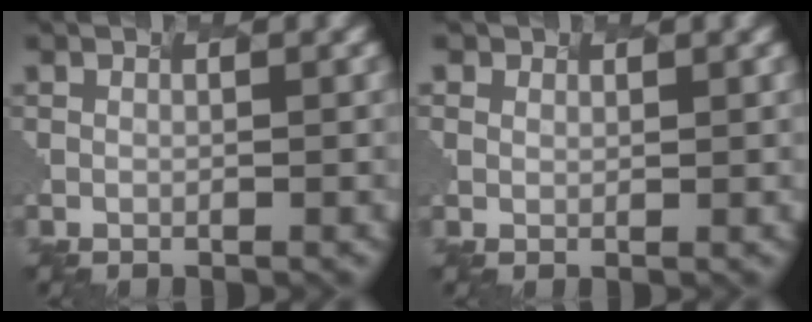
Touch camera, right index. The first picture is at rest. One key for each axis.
{"total": 1.6, "fx": 1.0, "fy": -0.1, "fz": -1.2, "tx": -0.004, "ty": -0.005, "tz": 0.026}